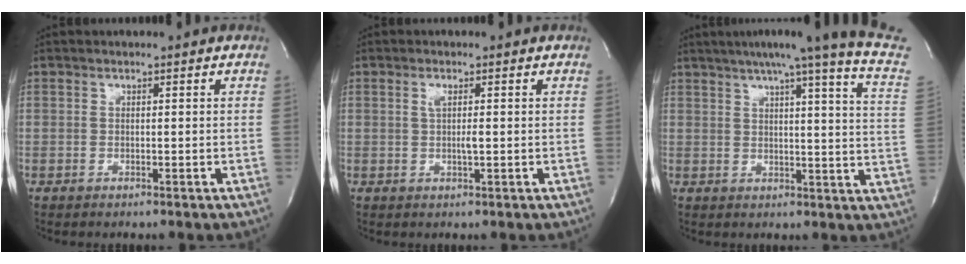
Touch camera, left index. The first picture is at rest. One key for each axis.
{"total": 2.1, "fx": 0.2, "fy": 0.2, "fz": 2.1, "tx": -0.044, "ty": -0.002, "tz": 0.004}
{"total": 19.4, "fx": 15.2, "fy": -1.5, "fz": 12.0, "tx": -0.175, "ty": -0.039, "tz": 0.173}